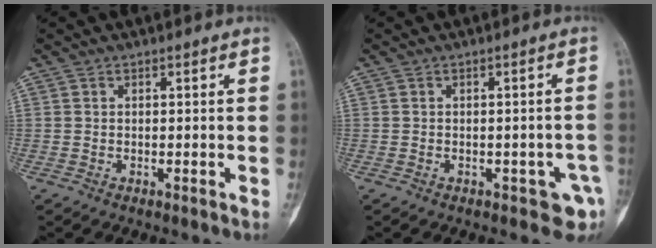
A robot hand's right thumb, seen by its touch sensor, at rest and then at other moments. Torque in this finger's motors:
{"motor_torque": [0.60, 0.26, 0.31, -0.27, 0.08]}